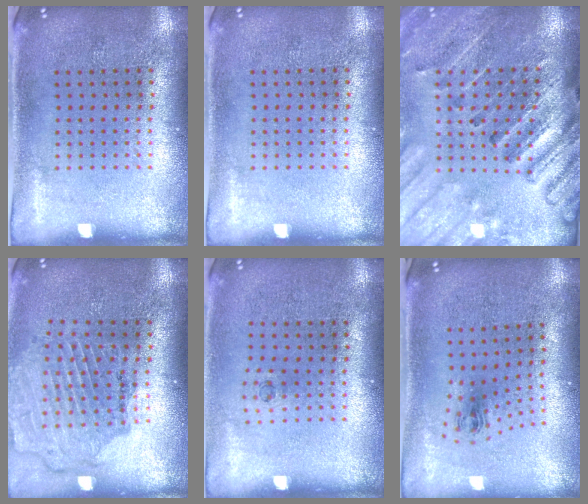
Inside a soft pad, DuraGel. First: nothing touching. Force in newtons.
{"total": 0.0}
{"total": 2.7, "press": 2.7, "slide": 0.3}
{"total": 1.6, "press": 1.6, "slide": 0.0}
{"total": 0.5, "press": 0.2, "slide": 0.4}
{"total": 1.0, "press": 0.4, "slide": 0.9}